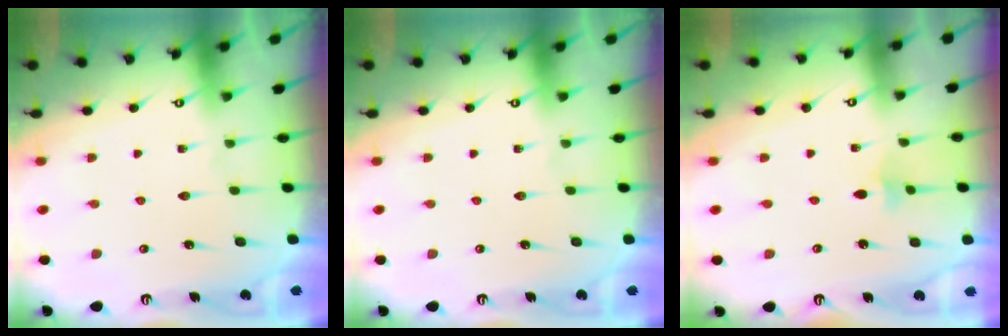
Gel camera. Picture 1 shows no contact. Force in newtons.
{"total": 0.0}
{"total": 2.3, "press": 2.3, "slide": 0.5}